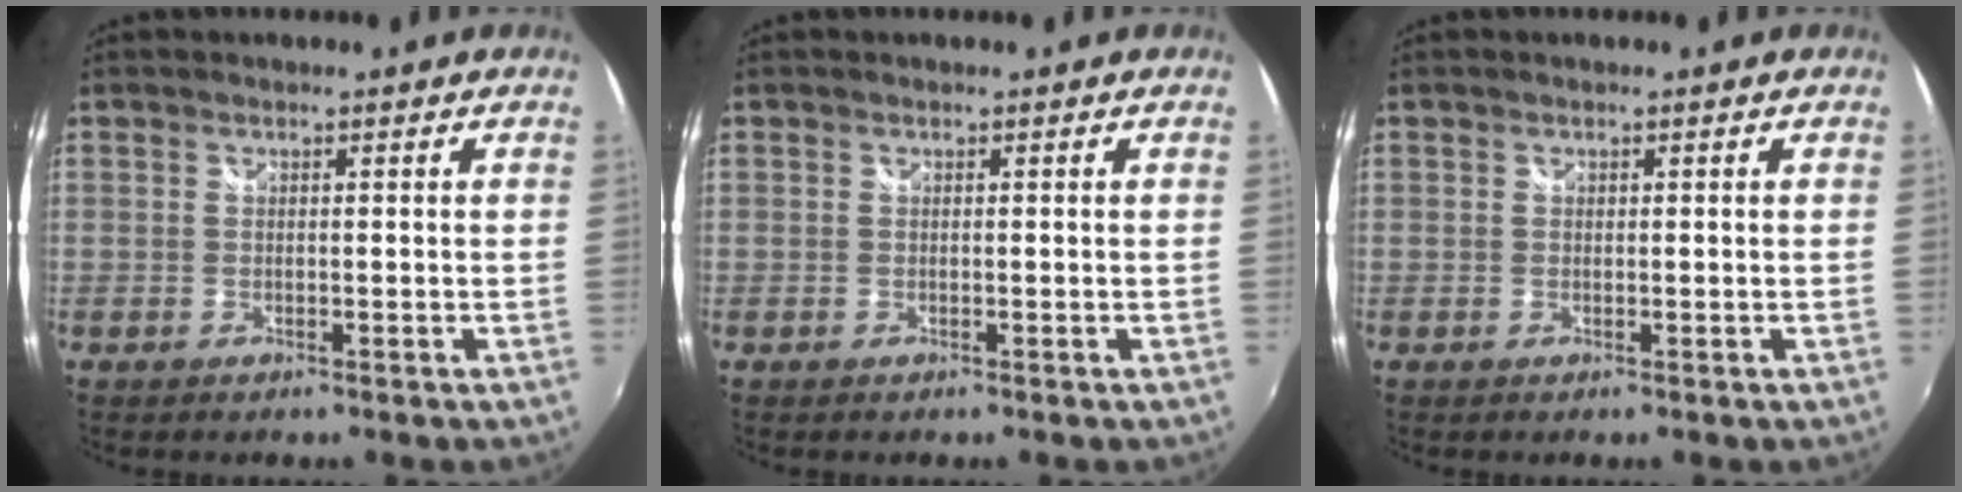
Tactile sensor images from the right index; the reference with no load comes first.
{"total": 0.0}
{"total": 0.0}